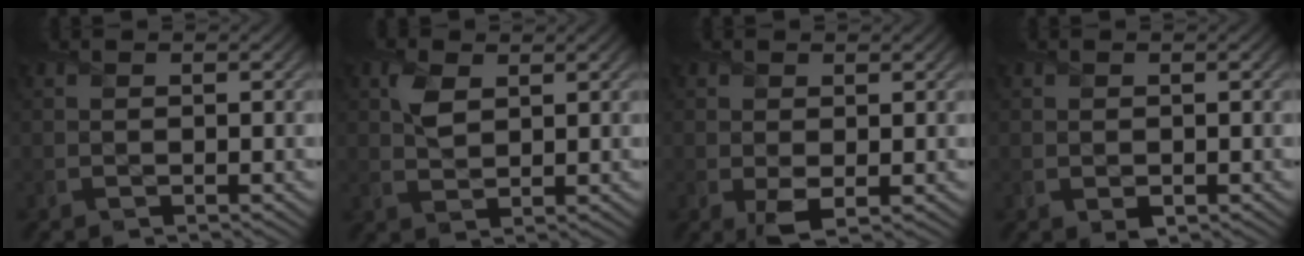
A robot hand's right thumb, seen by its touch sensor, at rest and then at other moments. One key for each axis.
{"total": 3.2, "fx": 1.3, "fy": 1.9, "fz": 2.2, "tx": -0.053, "ty": 0.003, "tz": 0.026}
{"total": 2.3, "fx": -0.1, "fy": 1.4, "fz": 1.8, "tx": -0.039, "ty": -0.010, "tz": -0.002}
{"total": 1.3, "fx": -0.3, "fy": 1.0, "fz": 0.6, "tx": -0.015, "ty": -0.010, "tz": -0.005}